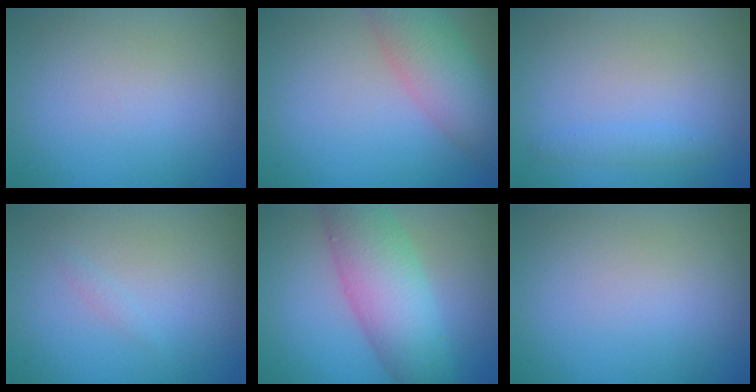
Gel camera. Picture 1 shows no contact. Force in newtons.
{"total": 5.7, "press": 5.7, "slide": 0.3}
{"total": 1.1, "press": 1.1, "slide": 0.1}
{"total": 0.5, "press": 0.5, "slide": 0.0}
{"total": 7.6, "press": 7.6, "slide": 0.1}
{"total": 0.0}